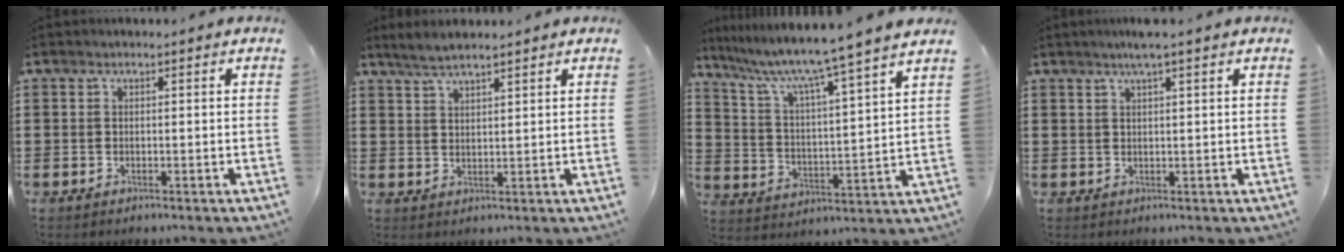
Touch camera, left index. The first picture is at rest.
{"total": 2.7, "force": [2.4, 0.2, 1.2], "torque": [-0.030, 0.001, 0.044]}
{"total": 7.3, "force": [6.1, -1.2, 3.8], "torque": [-0.102, -0.054, 0.090]}
{"total": 2.5, "force": [1.8, -0.2, 1.8], "torque": [-0.037, 0.000, 0.032]}